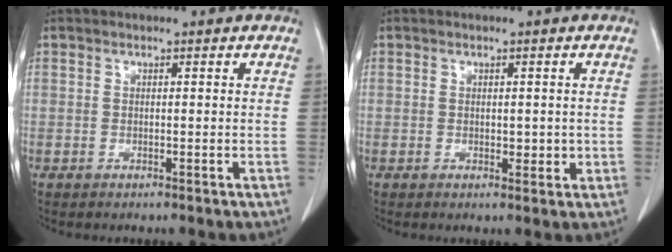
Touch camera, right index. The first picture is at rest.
{"total": 2.0, "force": [0.0, 1.2, 1.5], "torque": [-0.015, -0.002, 0.003]}